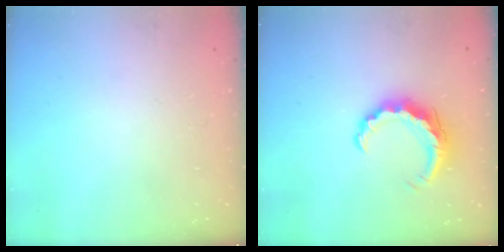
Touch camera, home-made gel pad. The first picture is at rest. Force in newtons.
{"total": 8.2, "press": 8.2, "slide": 0.1}